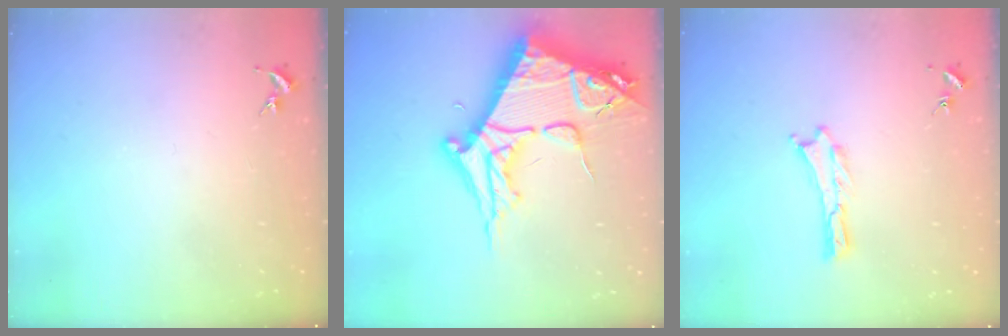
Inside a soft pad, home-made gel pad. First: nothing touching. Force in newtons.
{"total": 14.3, "press": 14.2, "slide": 1.4}
{"total": 0.0}